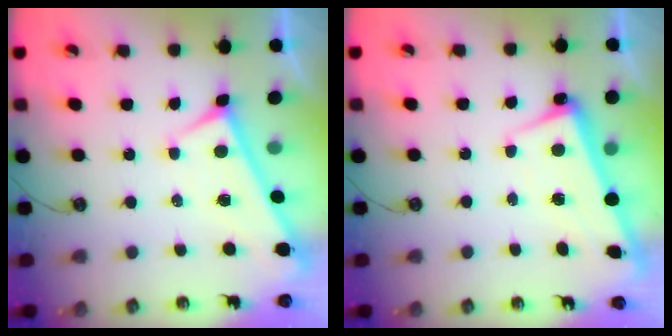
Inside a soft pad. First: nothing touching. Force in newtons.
{"total": 2.2, "press": 2.2, "slide": 0.5}